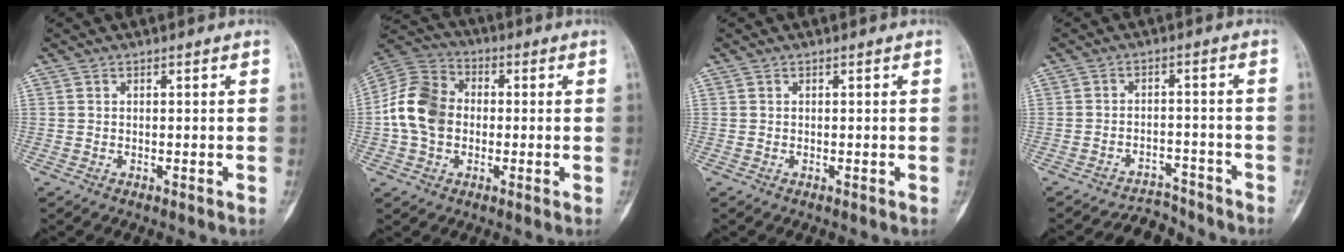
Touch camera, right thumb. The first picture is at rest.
{"total": 12.0, "force": [-0.9, 9.2, 7.5], "torque": [-0.135, 0.030, -0.031]}
{"total": 0.0}
{"total": 5.1, "force": [-4.8, 1.1, -1.2], "torque": [0.020, 0.058, -0.074]}